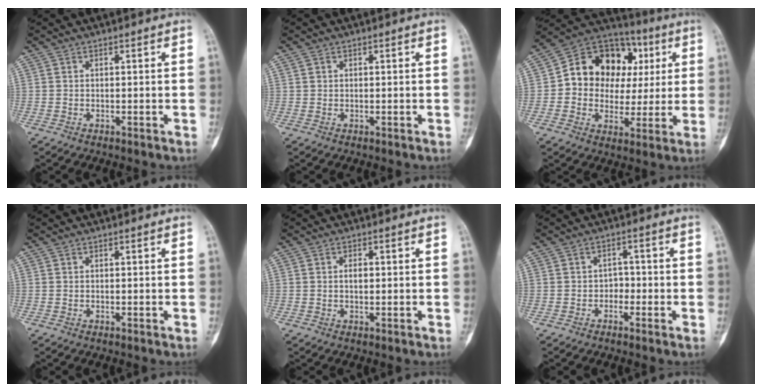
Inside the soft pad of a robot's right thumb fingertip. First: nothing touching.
{"total": 0.6, "force": [0.2, 0.5, 0.1], "torque": [0.003, 0.003, 0.005]}
{"total": 18.0, "force": [3.1, 14.4, 10.3], "torque": [-0.100, 0.034, 0.053]}
{"total": 0.0}
{"total": 1.4, "force": [0.1, 0.8, 1.1], "torque": [-0.016, 0.002, 0.003]}
{"total": 2.2, "force": [-1.1, 1.7, 0.8], "torque": [0.011, 0.017, -0.023]}